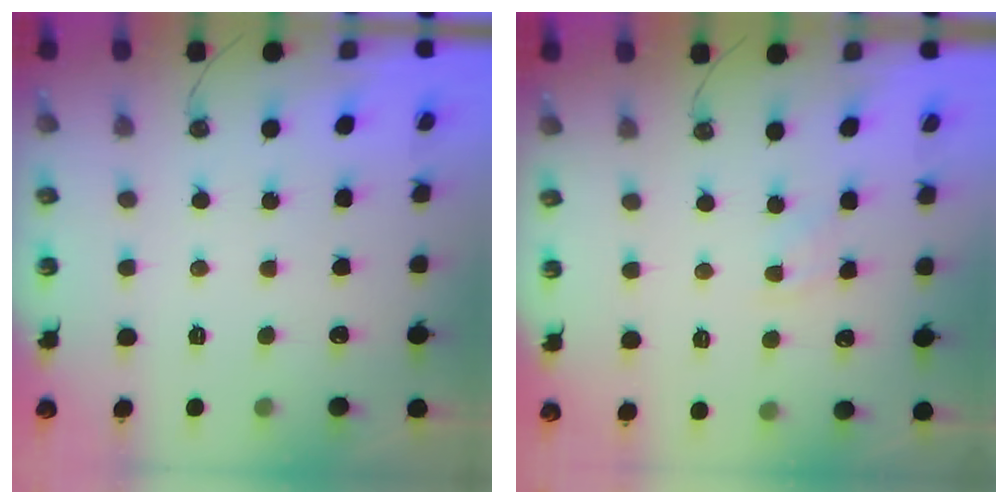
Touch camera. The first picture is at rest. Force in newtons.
{"total": 3.9, "press": 3.8, "slide": 0.5}